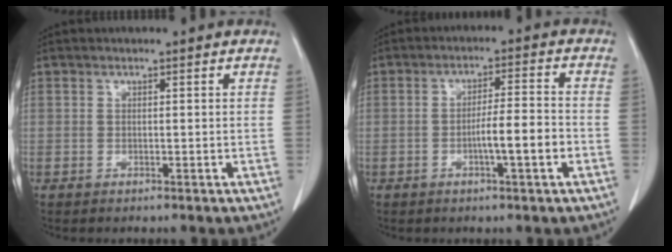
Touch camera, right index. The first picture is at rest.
{"total": 5.8, "force": [-1.8, 0.2, 5.5], "torque": [-0.092, 0.005, -0.029]}